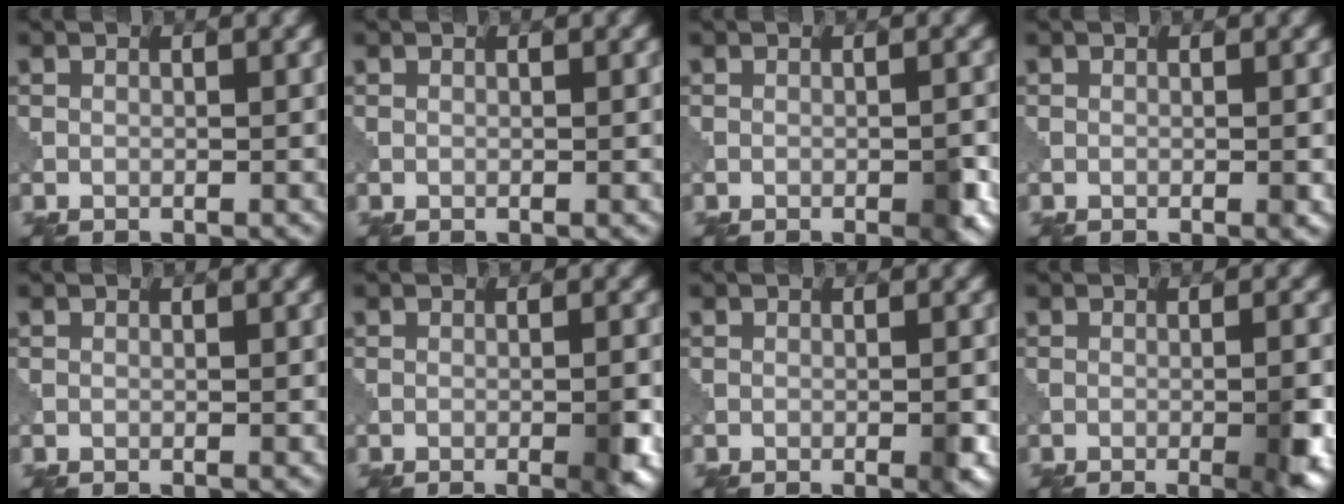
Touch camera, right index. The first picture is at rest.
{"total": 0.0}
{"total": 2.1, "force": [-0.9, 0.5, 1.8], "torque": [-0.029, 0.002, -0.014]}
{"total": 0.7, "force": [-0.2, 0.1, 0.6], "torque": [-0.010, 0.000, -0.002]}
{"total": 0.0}
{"total": 2.9, "force": [-1.1, 0.6, 2.7], "torque": [-0.042, -0.001, -0.016]}
{"total": 1.5, "force": [-0.5, 0.3, 1.4], "torque": [-0.020, 0.000, -0.007]}
{"total": 4.8, "force": [-1.6, 1.2, 4.4], "torque": [-0.065, -0.003, -0.019]}